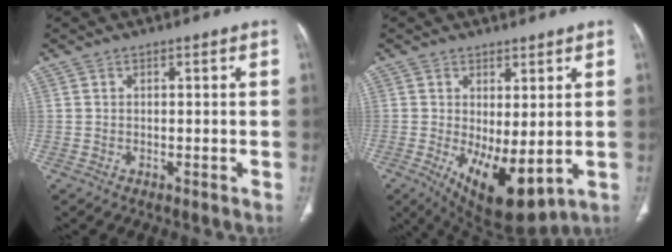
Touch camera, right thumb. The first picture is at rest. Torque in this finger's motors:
{"motor_torque": [-0.21, 0.83, 0.12, -0.02, 0.14]}